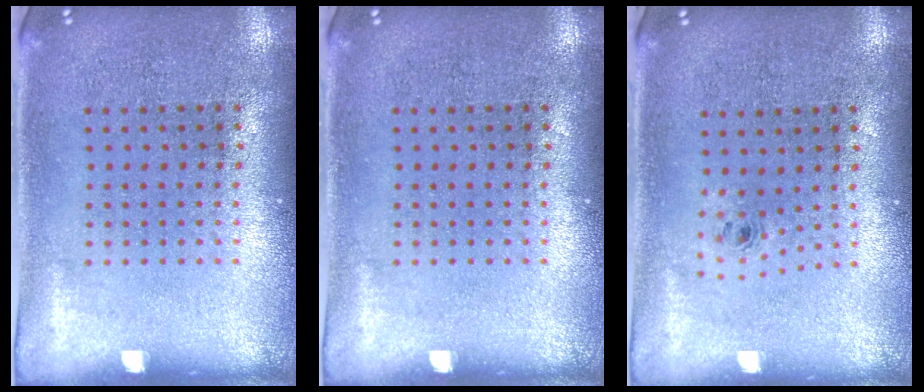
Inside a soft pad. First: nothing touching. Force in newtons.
{"total": 0.0}
{"total": 0.6, "press": 0.3, "slide": 0.5}